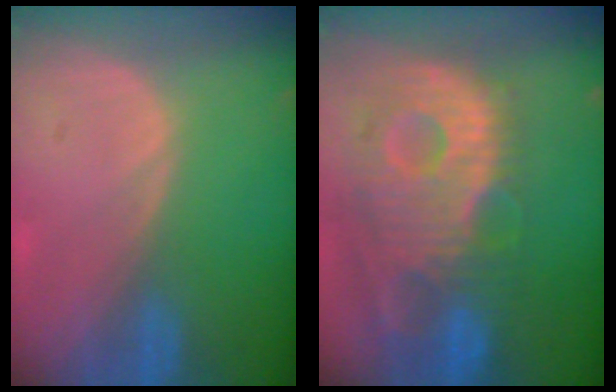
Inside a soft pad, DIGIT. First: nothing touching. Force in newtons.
{"total": 13.2, "press": 11.5, "slide": 6.5}